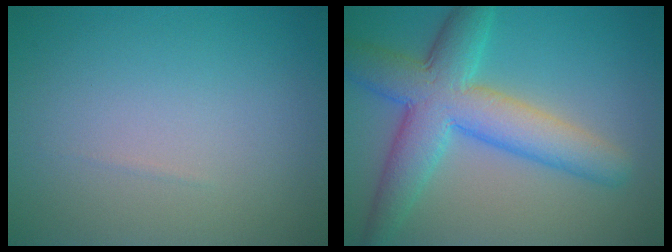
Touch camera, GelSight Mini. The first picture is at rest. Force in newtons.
{"total": 7.8, "press": 7.8, "slide": 0.2}